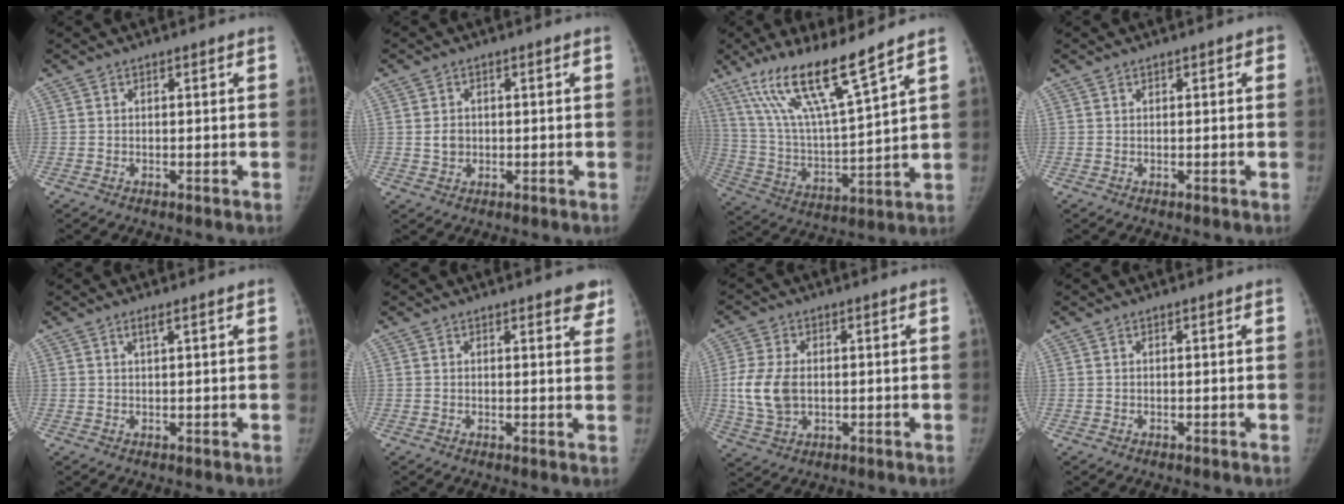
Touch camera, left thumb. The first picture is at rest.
{"total": 2.5, "force": [0.0, 2.2, 1.2], "torque": [-0.009, 0.002, 0.003]}
{"total": 17.0, "force": [11.7, 1.7, 12.2], "torque": [-0.219, -0.060, 0.230]}
{"total": 0.8, "force": [0.4, 0.5, 0.5], "torque": [0.006, 0.002, 0.003]}
{"total": 1.4, "force": [0.9, 0.1, 1.1], "torque": [-0.021, 0.002, 0.016]}
{"total": 4.2, "force": [3.0, 1.5, 2.5], "torque": [-0.003, -0.012, 0.029]}
{"total": 8.6, "force": [-0.1, 5.7, 6.4], "torque": [-0.135, 0.000, 0.003]}
{"total": 0.0}